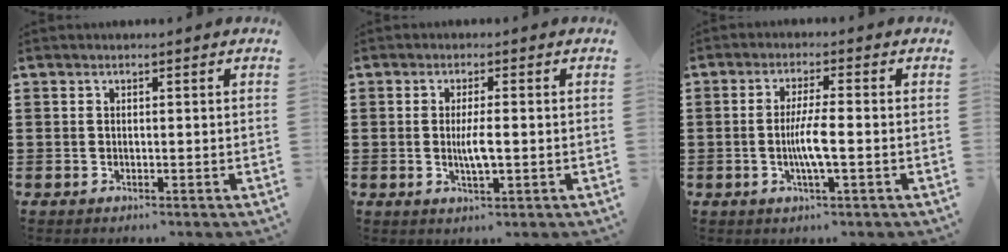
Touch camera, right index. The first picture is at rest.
{"total": 3.7, "force": [-0.3, 0.6, 3.6], "torque": [-0.078, -0.007, -0.009]}
{"total": 4.9, "force": [-0.8, 0.4, 4.8], "torque": [-0.091, -0.004, -0.018]}